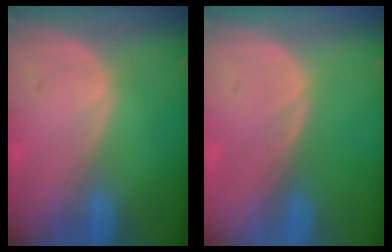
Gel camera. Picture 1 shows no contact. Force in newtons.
{"total": 0.0}